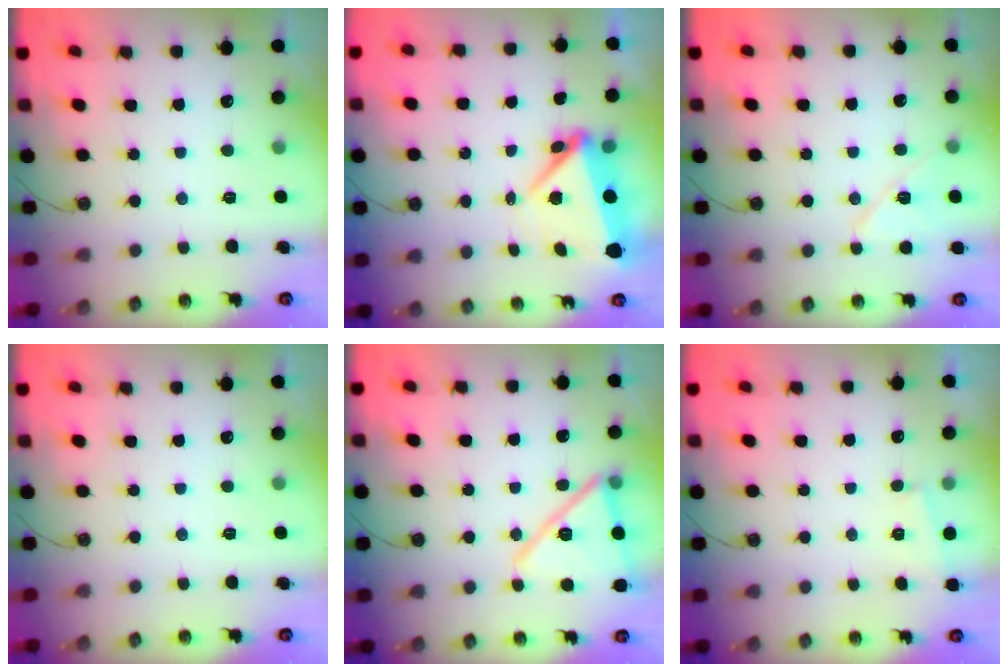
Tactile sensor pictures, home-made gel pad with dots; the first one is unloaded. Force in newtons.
{"total": 6.4, "press": 6.3, "slide": 1.2}
{"total": 9.2, "press": 9.2, "slide": 0.7}
{"total": 0.0}
{"total": 16.1, "press": 14.2, "slide": 7.6}
{"total": 1.6, "press": 1.0, "slide": 1.2}